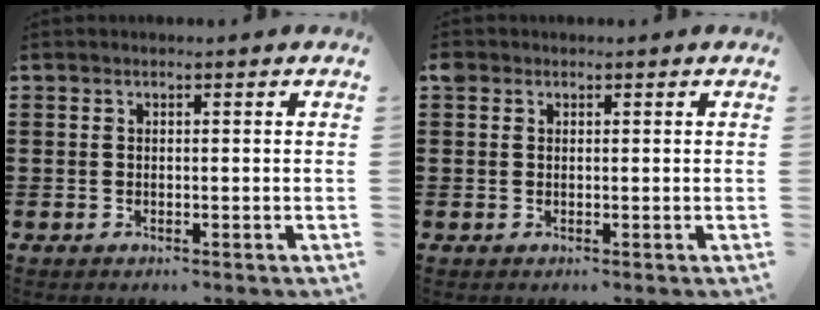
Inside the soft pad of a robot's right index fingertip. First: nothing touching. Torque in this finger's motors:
{"motor_torque": [1.08, 1.06, 0.00, 0.04]}